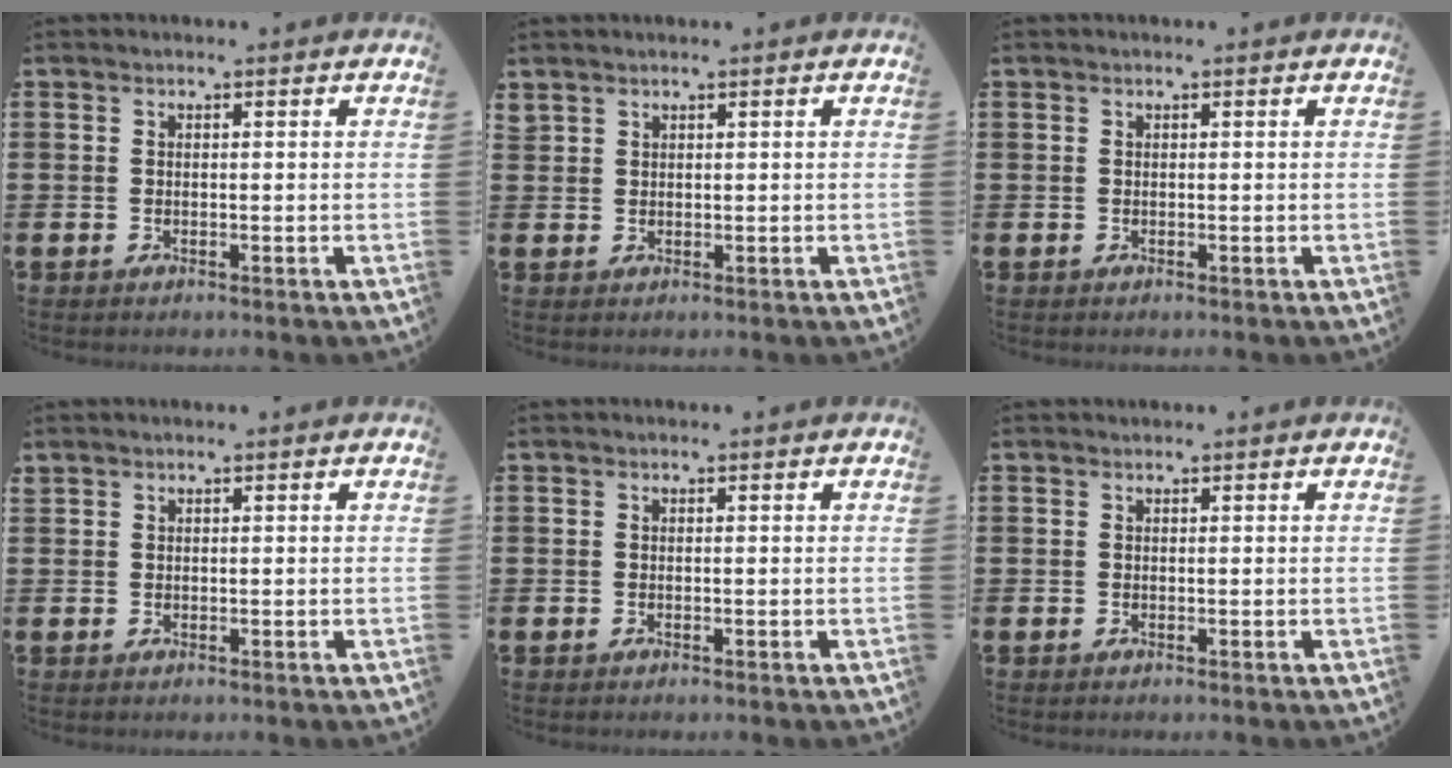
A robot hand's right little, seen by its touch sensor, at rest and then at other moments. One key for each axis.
{"total": 1.2, "fx": 1.1, "fy": 0.4, "fz": -0.1, "tx": 0.008, "ty": -0.001, "tz": 0.020}
{"total": 0.0}
{"total": 0.6, "fx": 0.6, "fy": 0.1, "fz": -0.1, "tx": 0.009, "ty": -0.003, "tz": 0.009}
{"total": 0.0}
{"total": 0.0}